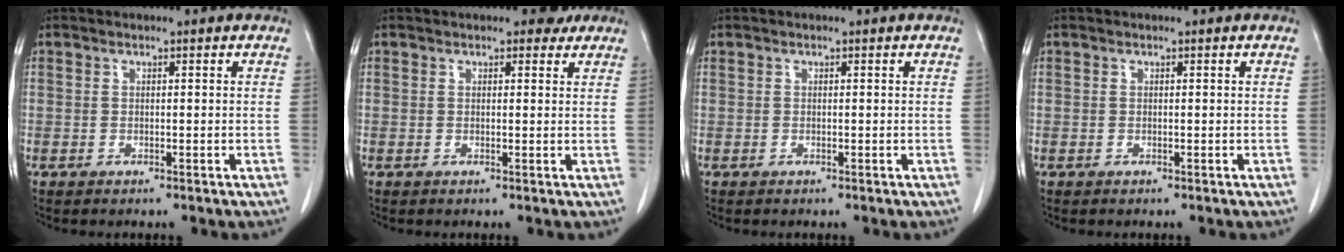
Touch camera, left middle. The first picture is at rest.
{"total": 2.3, "force": [2.0, 0.8, 0.7], "torque": [-0.009, 0.002, 0.016]}
{"total": 0.0}
{"total": 0.0}